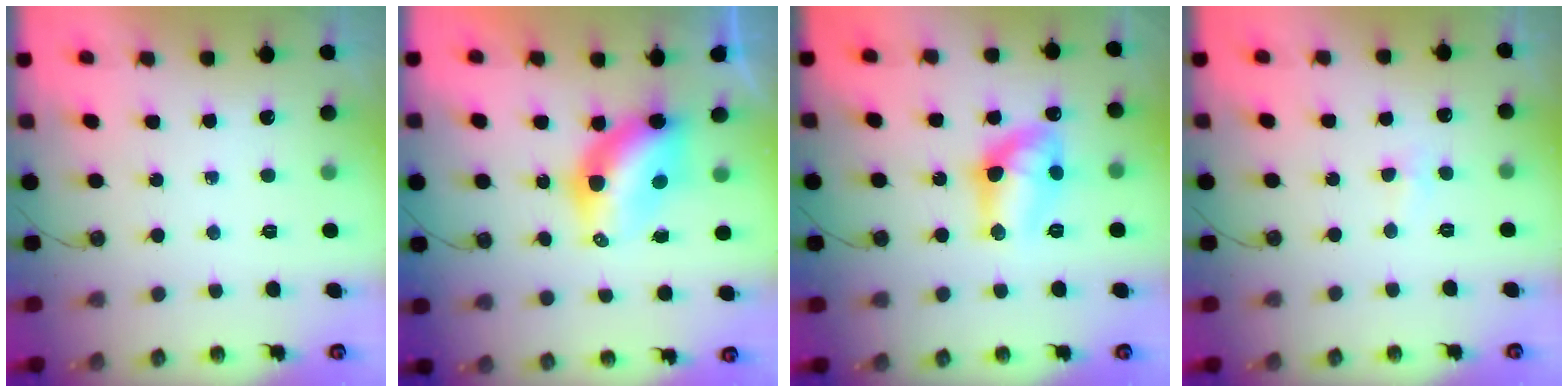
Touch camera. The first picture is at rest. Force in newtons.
{"total": 8.6, "press": 8.6, "slide": 0.8}
{"total": 12.4, "press": 12.4, "slide": 0.7}
{"total": 2.7, "press": 2.0, "slide": 1.8}